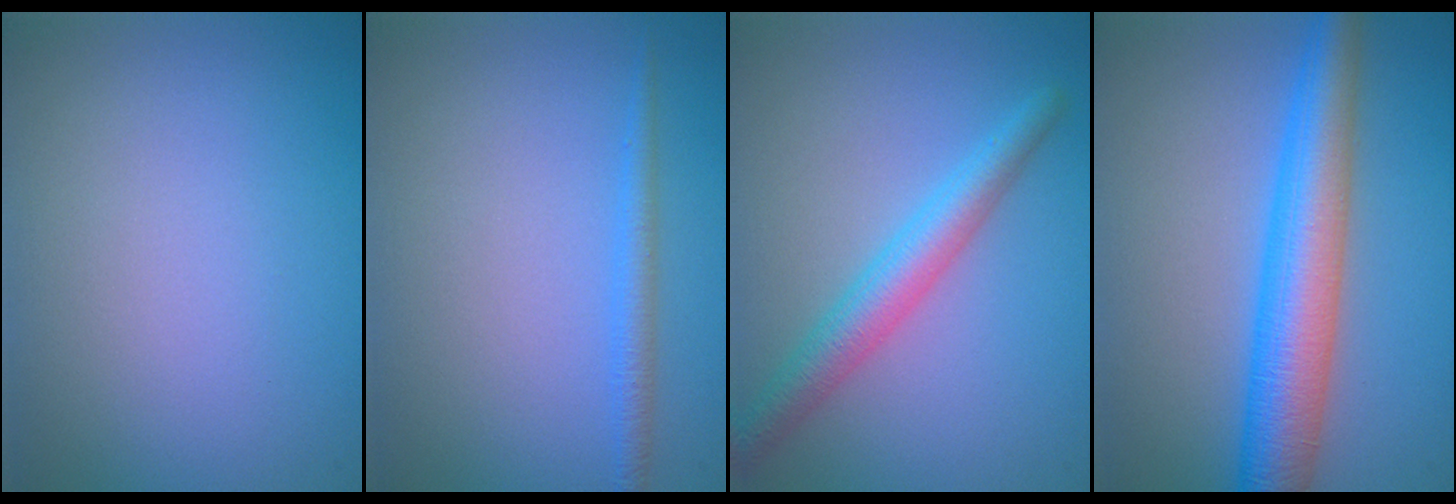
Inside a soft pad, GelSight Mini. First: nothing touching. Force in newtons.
{"total": 1.5, "press": 1.5, "slide": 0.1}
{"total": 3.7, "press": 3.7, "slide": 0.1}
{"total": 7.0, "press": 7.0, "slide": 0.0}